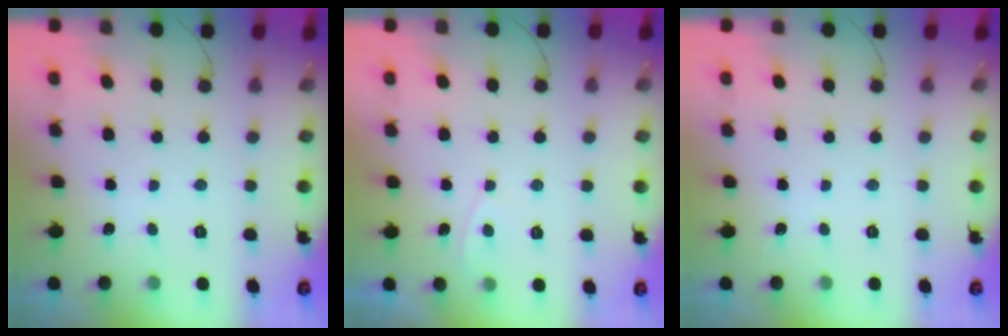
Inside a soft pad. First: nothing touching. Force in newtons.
{"total": 2.3, "press": 2.3, "slide": 0.2}
{"total": 0.0}